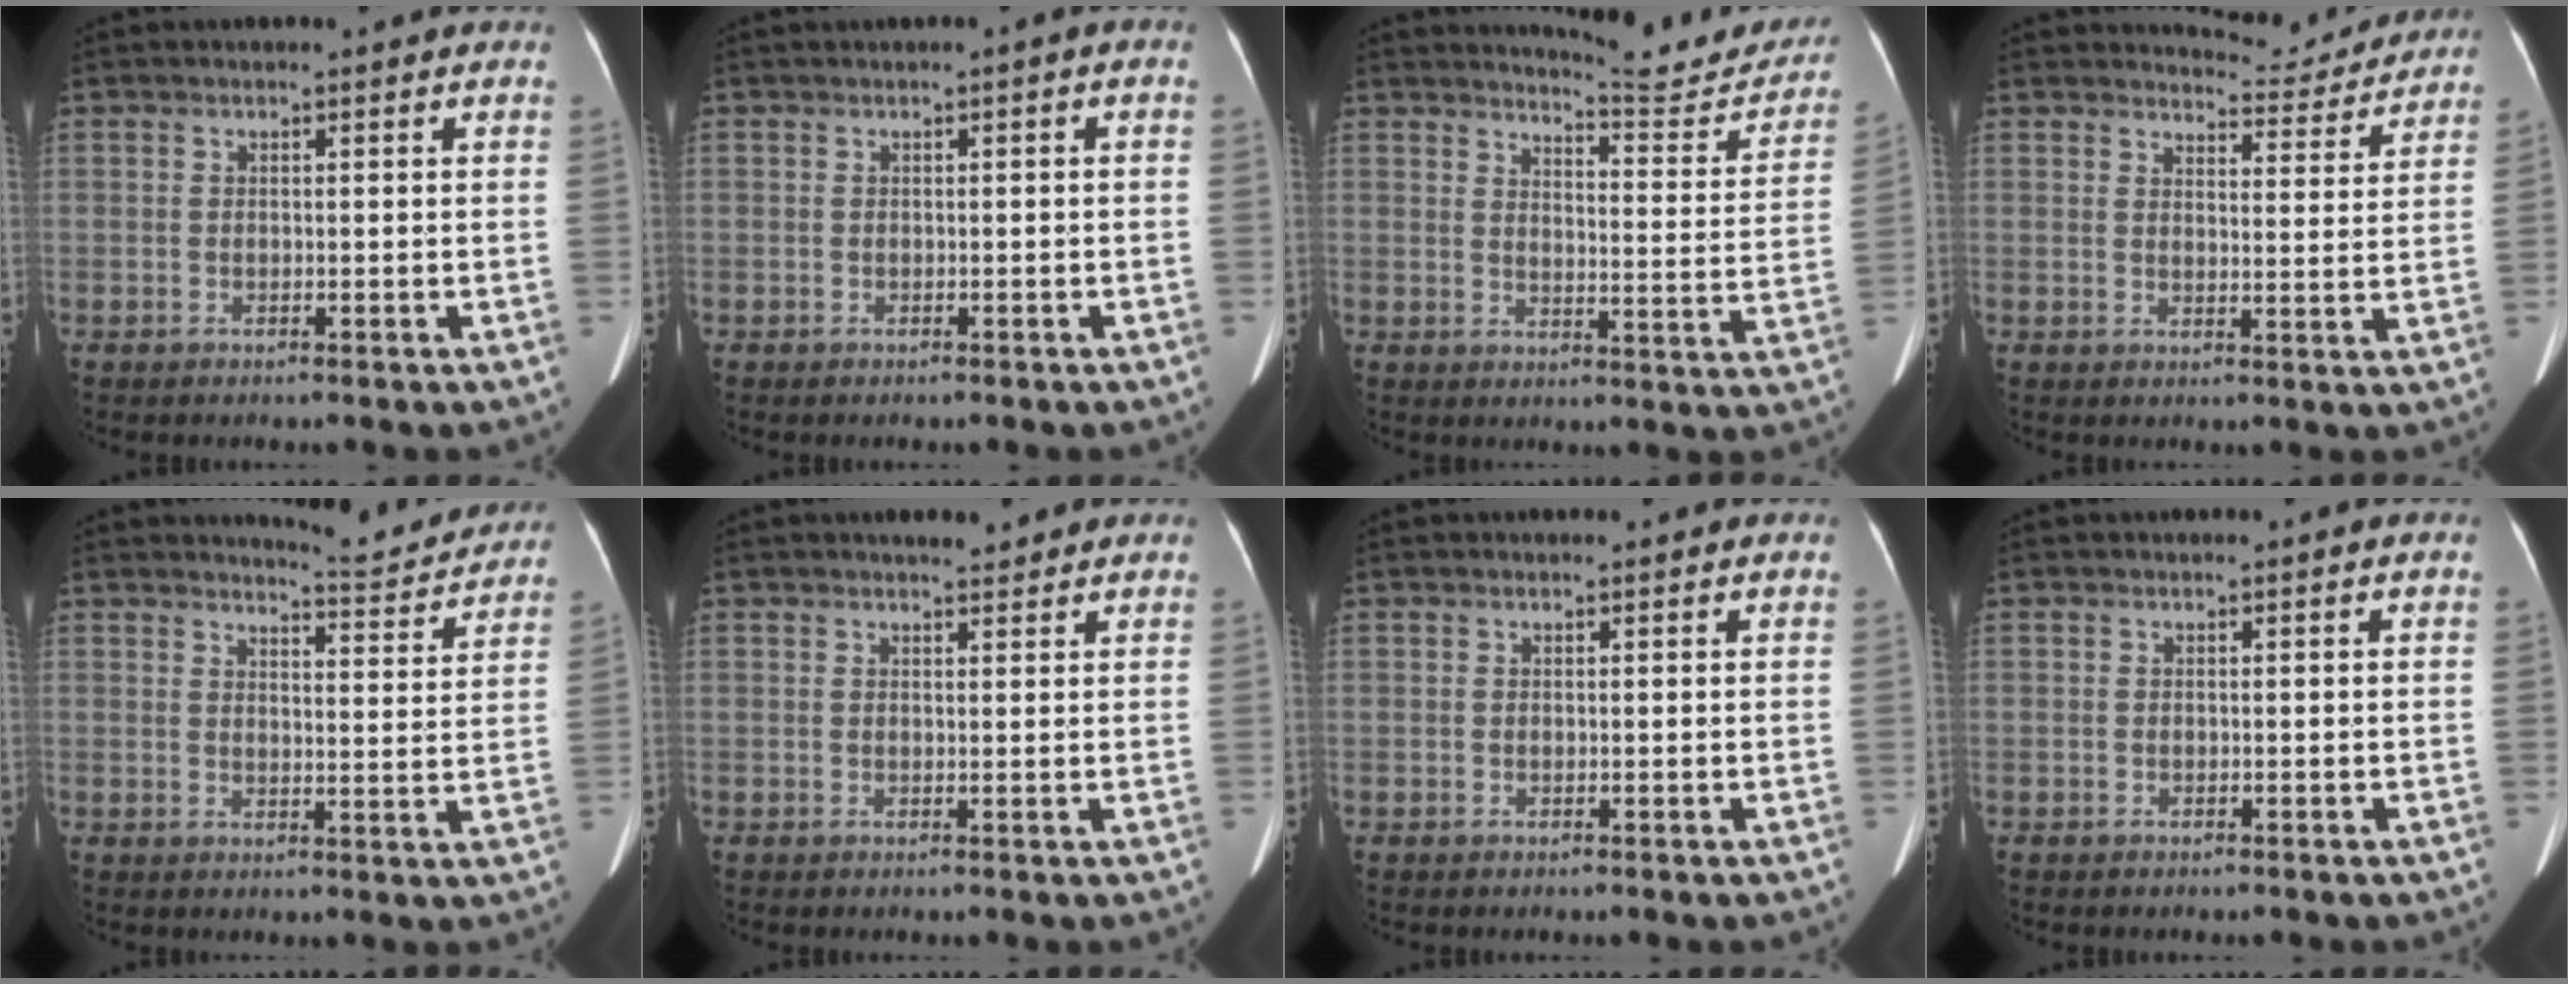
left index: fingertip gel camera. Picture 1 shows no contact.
{"total": 0.8, "force": [-0.4, 0.7, 0.3], "torque": [-0.001, 0.005, -0.006]}
{"total": 12.5, "force": [12.3, 1.3, 2.2], "torque": [-0.014, -0.052, 0.138]}
{"total": 7.3, "force": [7.2, 0.8, -0.5], "torque": [0.006, -0.012, 0.086]}
{"total": 7.1, "force": [7.1, 0.1, 0.3], "torque": [-0.013, -0.018, 0.088]}
{"total": 2.4, "force": [2.1, 0.7, 1.0], "torque": [-0.012, 0.004, 0.029]}
{"total": 0.0}
{"total": 0.7, "force": [-0.4, 0.6, -0.1], "torque": [0.000, 0.006, -0.008]}